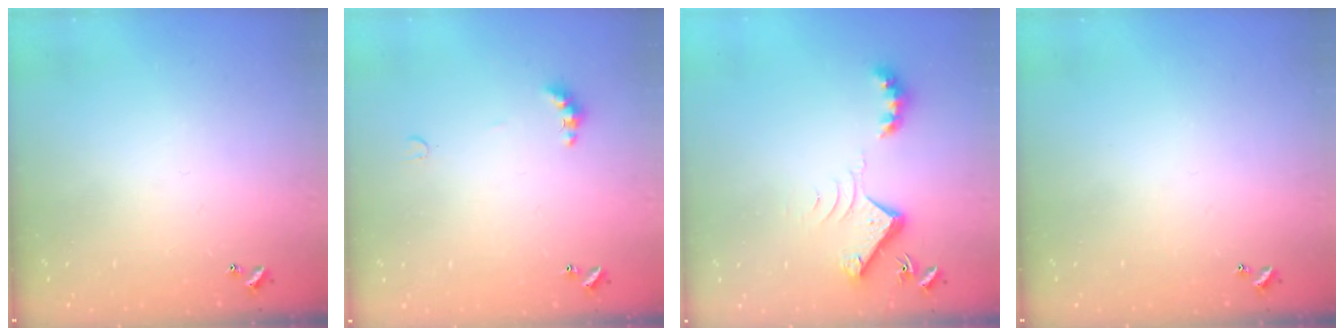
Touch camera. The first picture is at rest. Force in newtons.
{"total": 3.2, "press": 3.1, "slide": 0.8}
{"total": 8.2, "press": 8.1, "slide": 0.8}
{"total": 0.0}